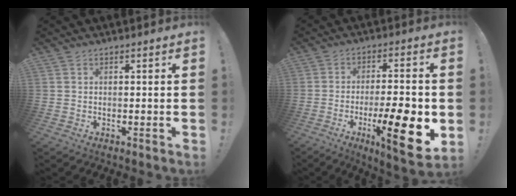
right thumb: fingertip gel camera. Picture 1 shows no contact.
{"total": 16.7, "force": [-5.6, 3.9, 15.2], "torque": [-0.215, 0.014, -0.079]}